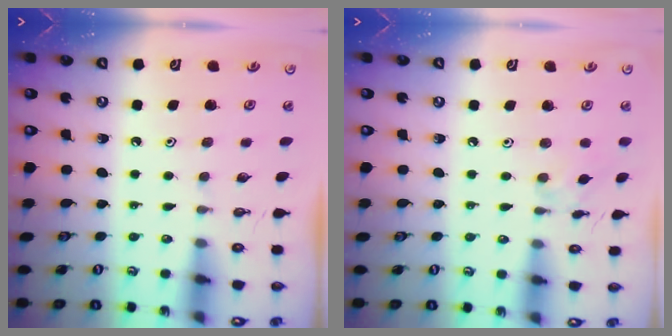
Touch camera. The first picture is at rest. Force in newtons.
{"total": 3.1, "press": 3.1, "slide": 0.5}